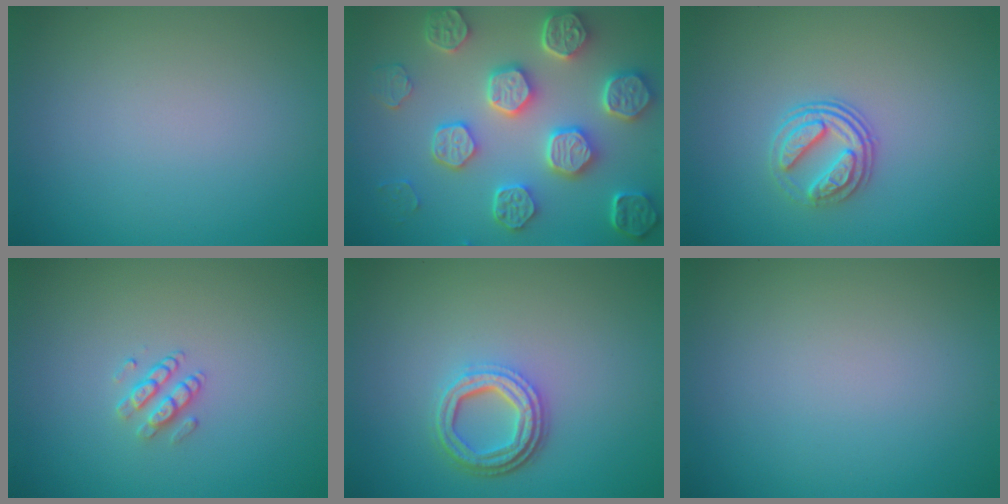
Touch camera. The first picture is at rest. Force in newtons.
{"total": 8.0, "press": 6.4, "slide": 4.7}
{"total": 3.0, "press": 2.6, "slide": 1.6}
{"total": 1.5, "press": 1.1, "slide": 1.0}
{"total": 4.0, "press": 3.1, "slide": 2.5}
{"total": 0.0}